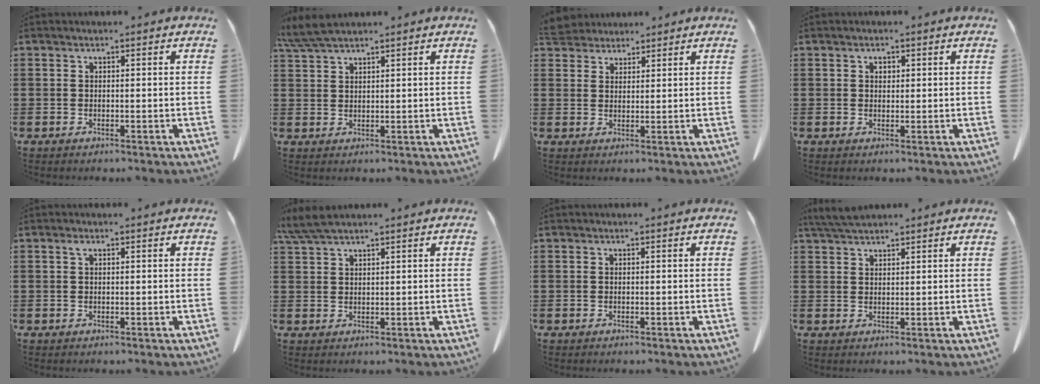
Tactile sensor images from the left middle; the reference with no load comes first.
{"total": 4.3, "force": [3.5, 0.4, 2.4], "torque": [-0.057, -0.002, 0.067]}
{"total": 3.6, "force": [3.5, 1.1, 0.4], "torque": [-0.020, -0.003, 0.066]}
{"total": 0.9, "force": [0.5, 0.6, 0.4], "torque": [-0.011, 0.003, 0.010]}
{"total": 0.8, "force": [0.3, 0.3, 0.7], "torque": [-0.016, 0.003, 0.005]}
{"total": 4.0, "force": [3.2, 0.5, 2.5], "torque": [-0.056, 0.002, 0.060]}
{"total": 0.0}
{"total": 3.8, "force": [3.3, 0.7, 1.7], "torque": [-0.041, -0.002, 0.063]}